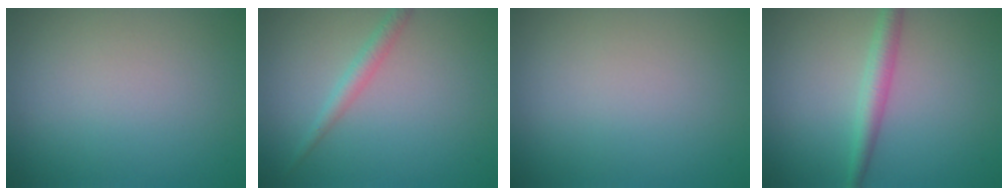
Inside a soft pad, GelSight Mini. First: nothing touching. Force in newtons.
{"total": 1.6, "press": 1.6, "slide": 0.0}
{"total": 0.0}
{"total": 2.5, "press": 2.5, "slide": 0.0}